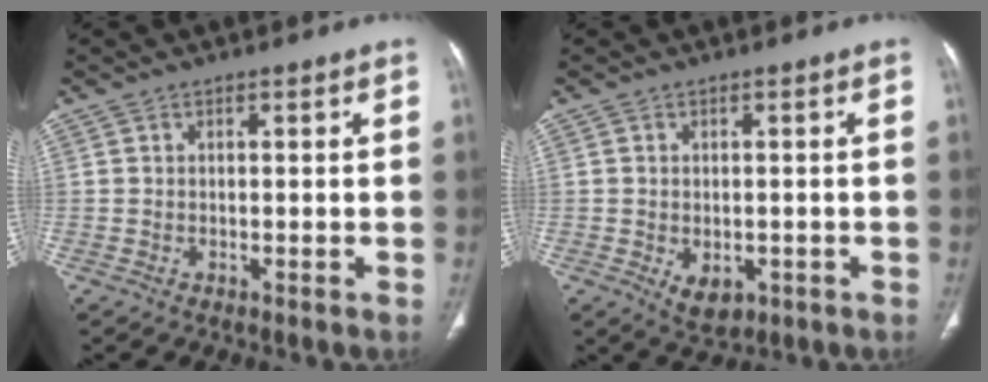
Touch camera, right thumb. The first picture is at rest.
{"total": 4.7, "force": [-1.5, 3.2, 3.1], "torque": [-0.038, 0.004, -0.009]}